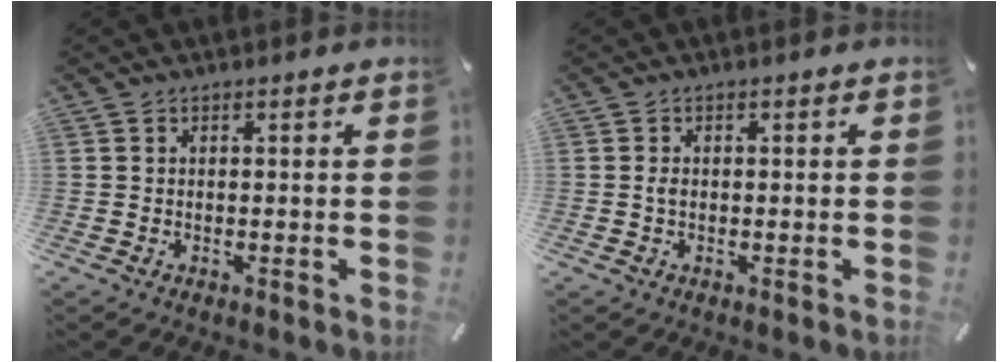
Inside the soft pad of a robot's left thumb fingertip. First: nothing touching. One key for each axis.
{"total": 1.3, "fx": -0.2, "fy": 0.7, "fz": 1.1, "tx": -0.022, "ty": 0.000, "tz": -0.004}